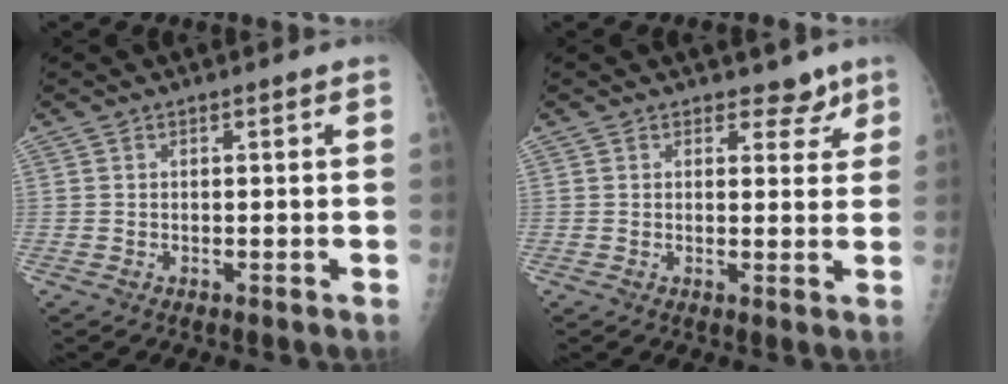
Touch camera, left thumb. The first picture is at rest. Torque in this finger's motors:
{"motor_torque": [0.04, -0.16, 0.32, 0.06, -0.08]}